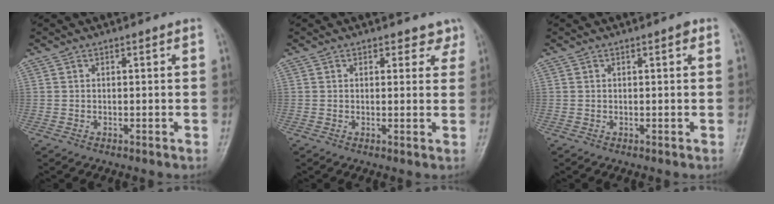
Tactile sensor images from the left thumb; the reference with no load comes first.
{"total": 3.1, "force": [2.4, 1.9, 0.5], "torque": [0.026, -0.013, 0.017]}
{"total": 0.6, "force": [0.3, 0.1, 0.5], "torque": [-0.010, 0.001, 0.001]}